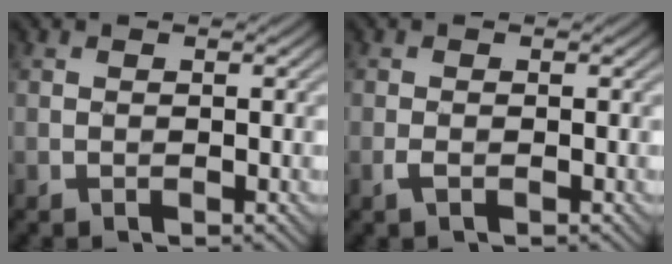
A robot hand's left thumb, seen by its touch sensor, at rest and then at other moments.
{"total": 1.0, "force": [-0.5, 0.2, 0.8], "torque": [-0.021, 0.001, -0.011]}